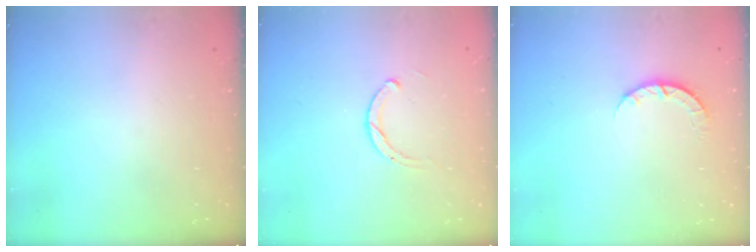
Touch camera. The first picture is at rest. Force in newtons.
{"total": 1.8, "press": 1.8, "slide": 0.2}
{"total": 3.4, "press": 3.4, "slide": 0.4}